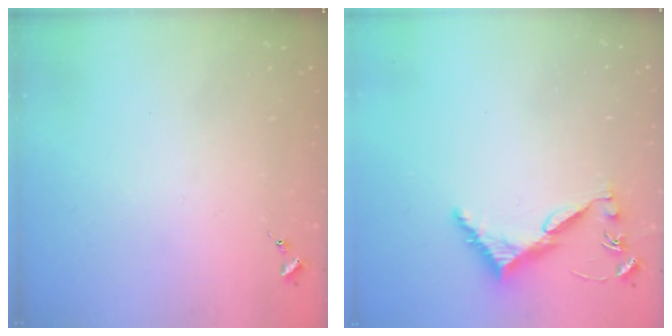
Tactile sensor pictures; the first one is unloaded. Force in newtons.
{"total": 6.2, "press": 6.2, "slide": 0.5}